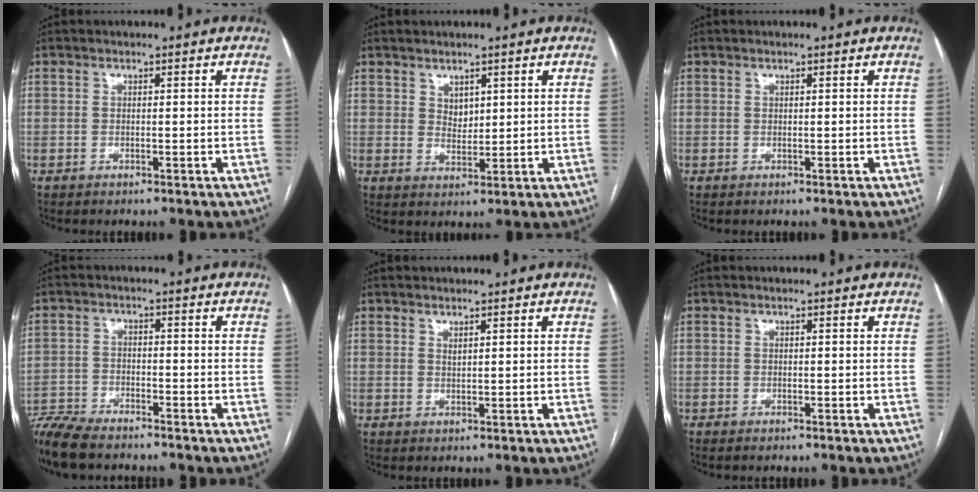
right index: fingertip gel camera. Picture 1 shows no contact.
{"total": 2.6, "force": [1.4, 1.7, 1.4], "torque": [-0.025, -0.002, 0.033]}
{"total": 0.0}
{"total": 9.1, "force": [-8.1, 1.9, 3.7], "torque": [-0.069, -0.015, -0.141]}
{"total": 0.8, "force": [0.6, 0.1, 0.4], "torque": [-0.010, -0.003, 0.013]}
{"total": 0.6, "force": [-0.5, 0.1, 0.2], "torque": [-0.007, -0.002, -0.009]}